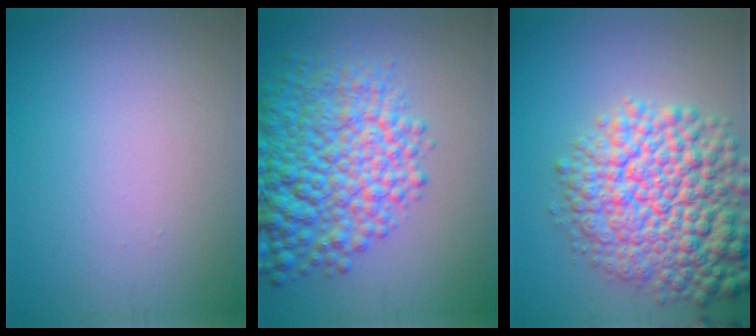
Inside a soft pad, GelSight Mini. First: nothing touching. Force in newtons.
{"total": 9.9, "press": 9.8, "slide": 0.3}
{"total": 11.0, "press": 11.0, "slide": 0.4}